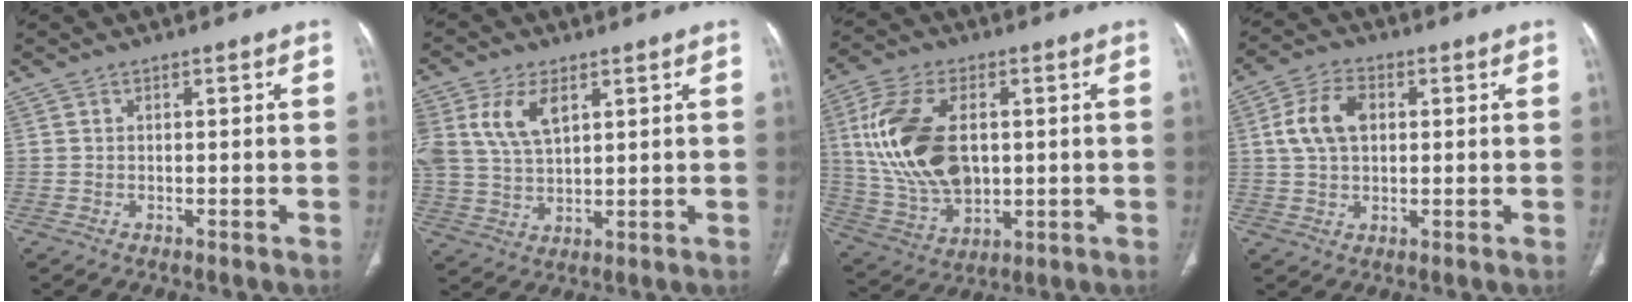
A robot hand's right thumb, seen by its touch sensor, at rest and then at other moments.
{"total": 10.2, "force": [4.1, 5.7, 7.4], "torque": [-0.154, -0.003, 0.089]}
{"total": 18.6, "force": [2.4, 11.2, 14.6], "torque": [-0.288, -0.007, 0.058]}
{"total": 8.5, "force": [1.7, 5.5, 6.2], "torque": [-0.118, 0.012, 0.030]}